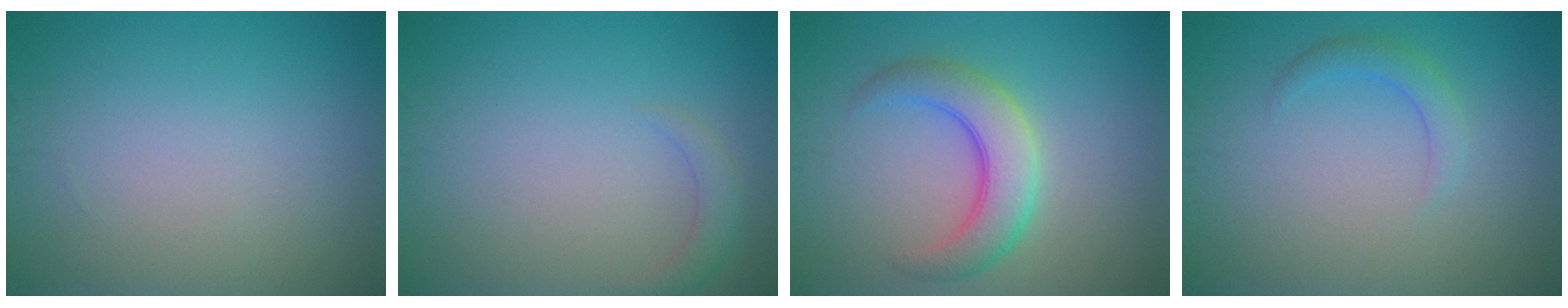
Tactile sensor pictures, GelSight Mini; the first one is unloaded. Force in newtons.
{"total": 1.5, "press": 1.4, "slide": 0.2}
{"total": 5.0, "press": 5.0, "slide": 0.1}
{"total": 1.8, "press": 1.8, "slide": 0.2}